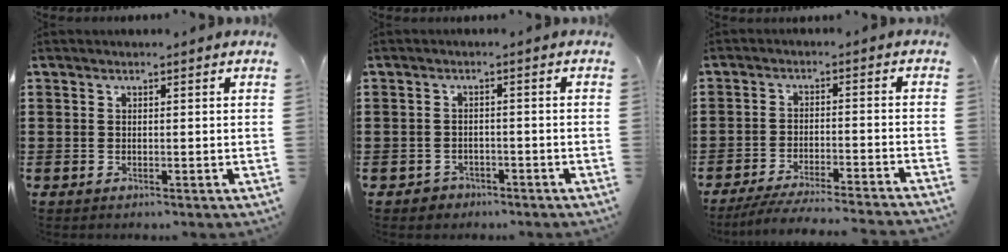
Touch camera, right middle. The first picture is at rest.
{"total": 1.6, "force": [-1.4, 0.8, -0.1], "torque": [-0.004, 0.004, -0.032]}
{"total": 5.0, "force": [-4.6, -0.1, 1.8], "torque": [-0.034, -0.009, -0.090]}